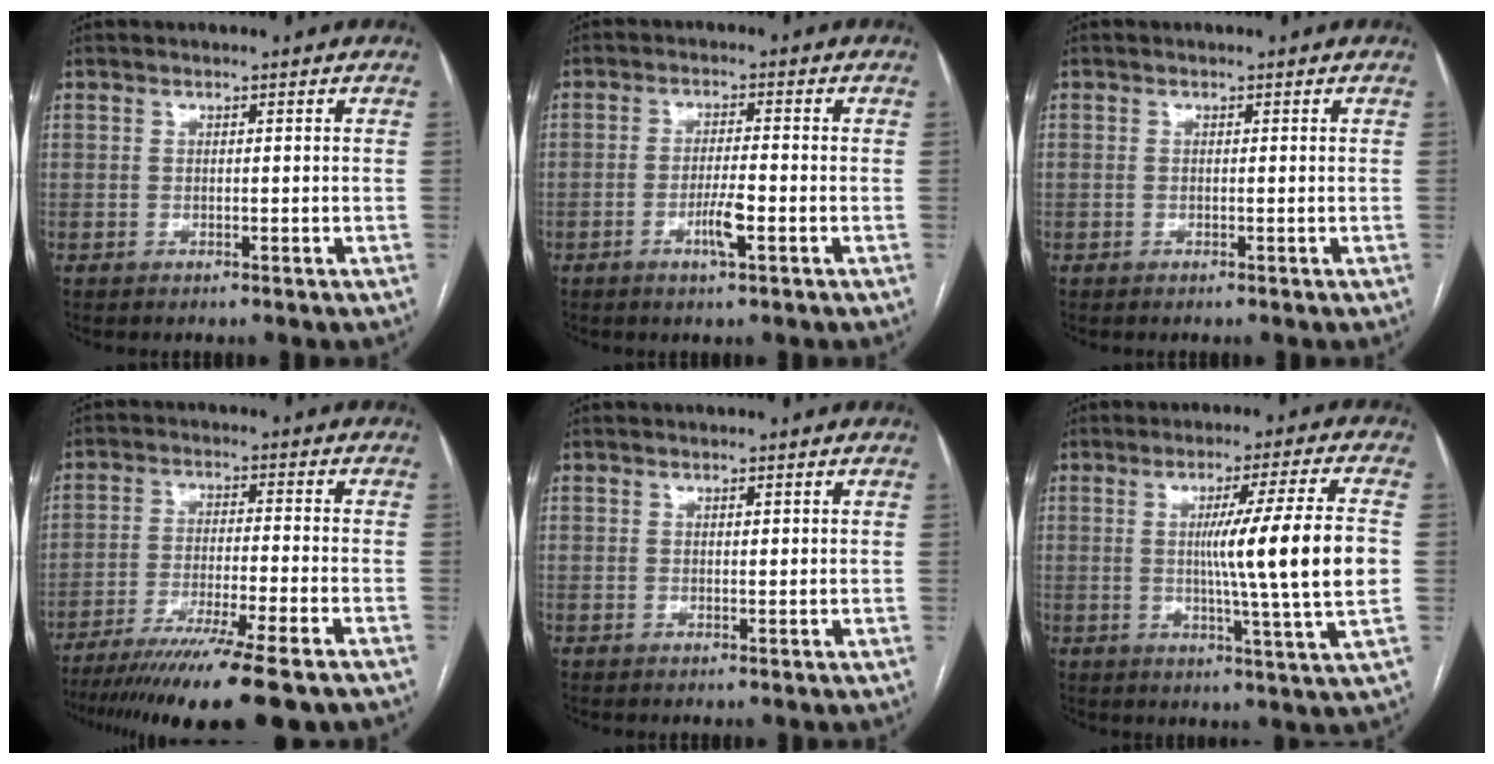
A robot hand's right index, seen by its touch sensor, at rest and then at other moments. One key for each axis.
{"total": 4.1, "fx": -1.7, "fy": 0.3, "fz": 3.8, "tx": -0.071, "ty": -0.003, "tz": -0.029}
{"total": 0.0}
{"total": 18.8, "fx": -14.8, "fy": 0.1, "fz": 11.6, "tx": -0.156, "ty": -0.048, "tz": -0.231}
{"total": 0.6, "fx": 0.3, "fy": 0.2, "fz": 0.5, "tx": -0.010, "ty": -0.001, "tz": 0.004}
{"total": 14.0, "fx": 0.3, "fy": -2.0, "fz": 13.8, "tx": -0.213, "ty": -0.014, "tz": 0.002}